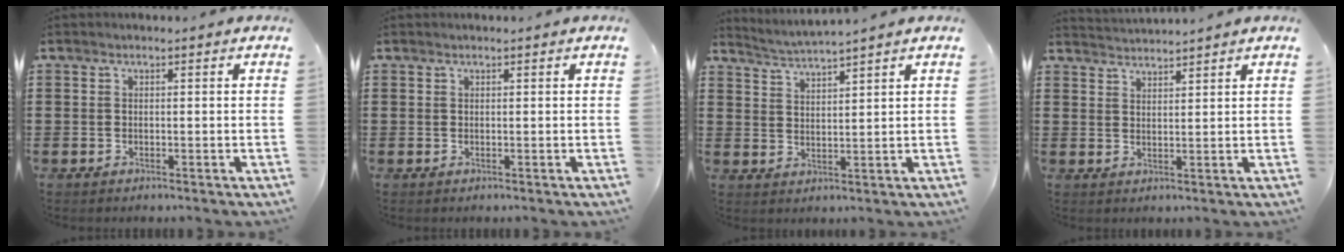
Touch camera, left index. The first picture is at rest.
{"total": 0.0}
{"total": 2.8, "force": [2.7, -0.8, 0.2], "torque": [-0.013, -0.016, 0.047]}
{"total": 2.4, "force": [2.2, -0.5, -0.5], "torque": [0.004, -0.008, 0.043]}